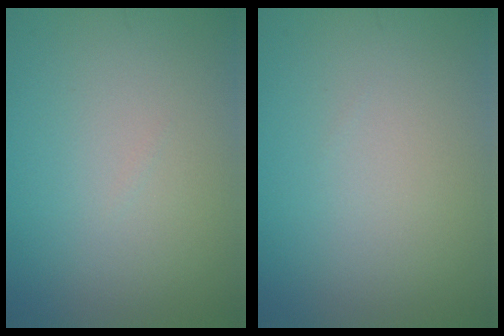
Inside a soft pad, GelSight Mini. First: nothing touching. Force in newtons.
{"total": 0.0}